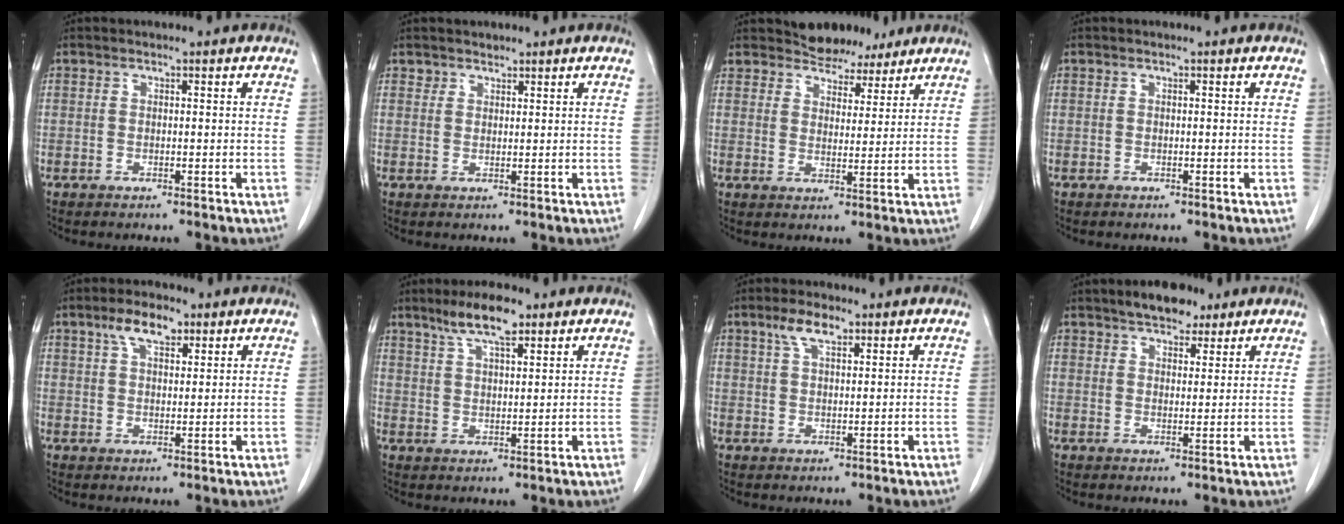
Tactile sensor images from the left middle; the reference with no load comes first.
{"total": 1.4, "force": [1.2, 0.7, -0.1], "torque": [0.009, 0.002, 0.016]}
{"total": 6.2, "force": [5.5, 2.8, 0.8], "torque": [-0.013, 0.005, 0.086]}
{"total": 0.0}
{"total": 5.5, "force": [3.3, 2.3, 3.8], "torque": [-0.073, 0.014, 0.059]}
{"total": 7.2, "force": [5.1, 1.5, 4.8], "torque": [-0.094, 0.008, 0.092]}
{"total": 4.4, "force": [2.7, 1.6, 3.1], "torque": [-0.065, 0.010, 0.053]}
{"total": 6.3, "force": [4.7, 2.7, 3.1], "torque": [-0.045, 0.011, 0.078]}